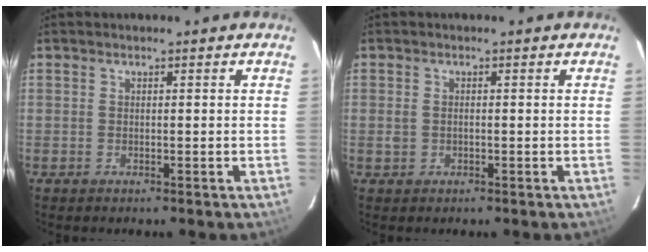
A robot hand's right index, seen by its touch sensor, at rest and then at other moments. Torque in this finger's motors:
{"motor_torque": [-0.03, 0.11, -0.08, 0.02]}